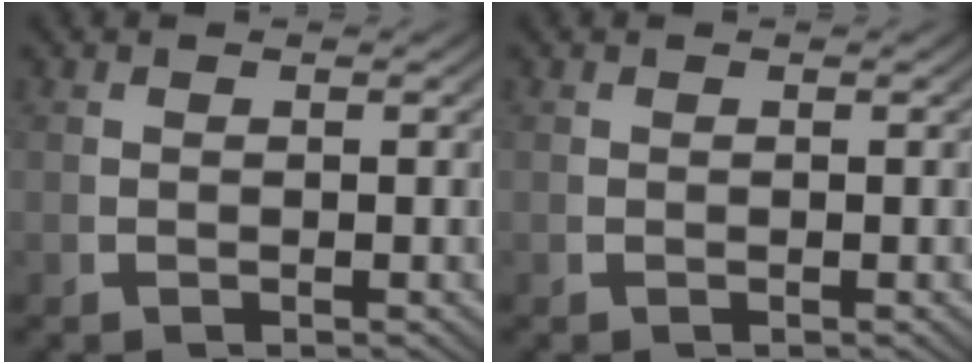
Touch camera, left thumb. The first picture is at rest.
{"total": 0.0}